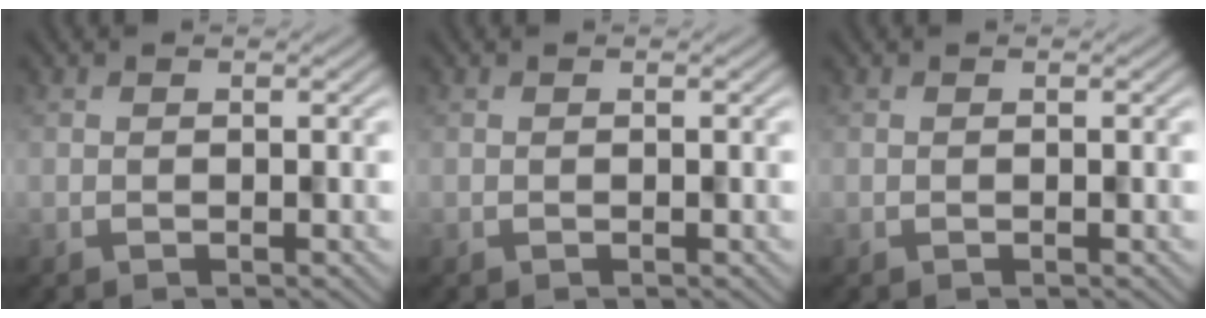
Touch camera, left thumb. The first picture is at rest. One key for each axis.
{"total": 0.0}
{"total": 0.0}